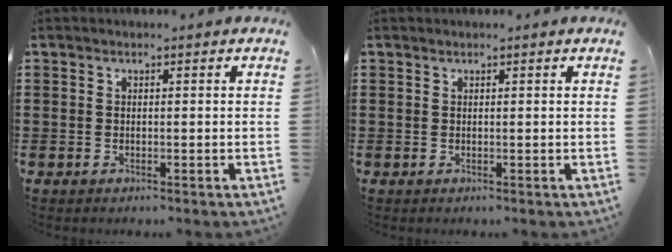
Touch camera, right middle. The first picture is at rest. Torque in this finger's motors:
{"motor_torque": [-0.32, -0.30, -0.01, 0.00]}